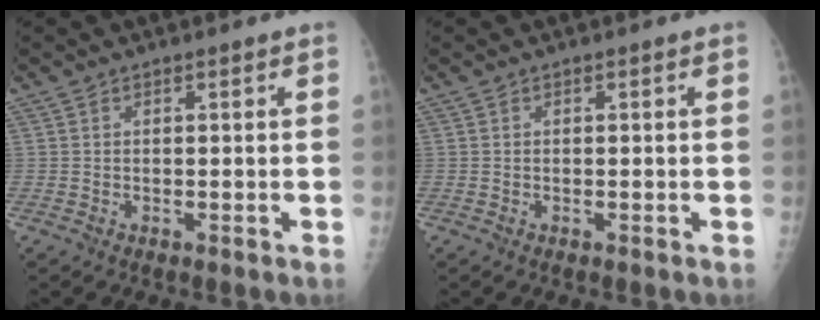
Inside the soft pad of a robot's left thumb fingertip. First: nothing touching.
{"total": 0.0}